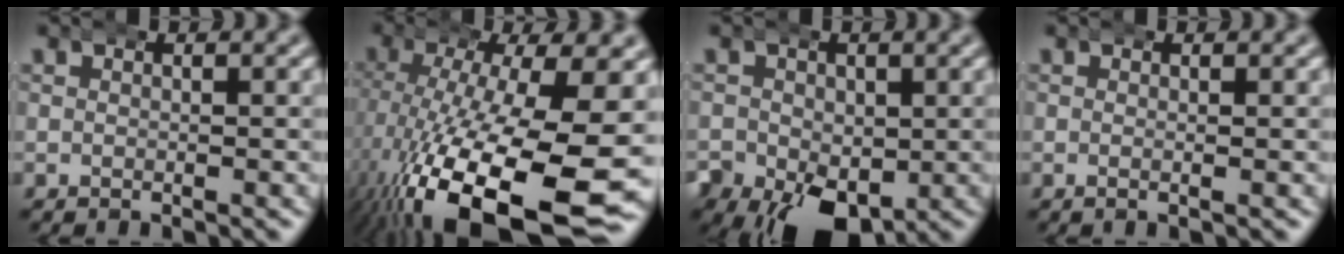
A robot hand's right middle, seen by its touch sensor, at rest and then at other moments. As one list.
[{"total": 14.9, "force": [-5.3, 6.4, 12.4], "torque": [-0.234, -0.054, -0.043]}, {"total": 8.2, "force": [-3.5, 5.6, 4.9], "torque": [-0.098, -0.057, -0.031]}, {"total": 0.7, "force": [-0.2, -0.2, 0.6], "torque": [-0.011, 0.000, -0.006]}]